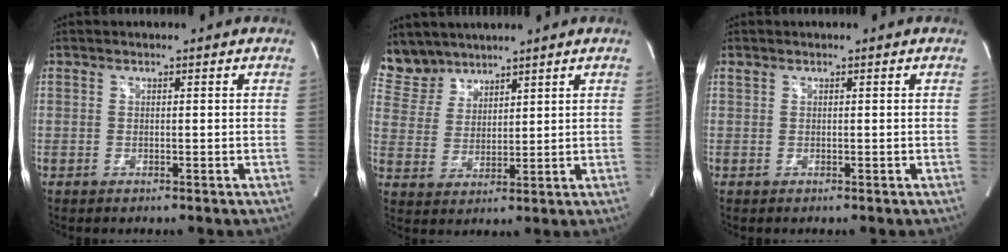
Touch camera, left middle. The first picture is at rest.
{"total": 6.5, "force": [5.8, 2.8, 0.1], "torque": [-0.010, 0.007, 0.131]}
{"total": 0.0}